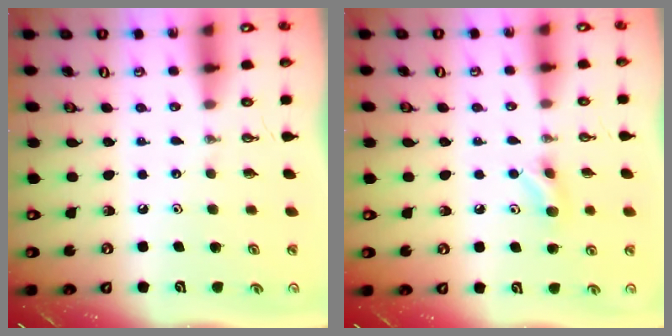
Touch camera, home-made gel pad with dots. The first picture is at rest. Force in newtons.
{"total": 5.7, "press": 5.5, "slide": 1.5}